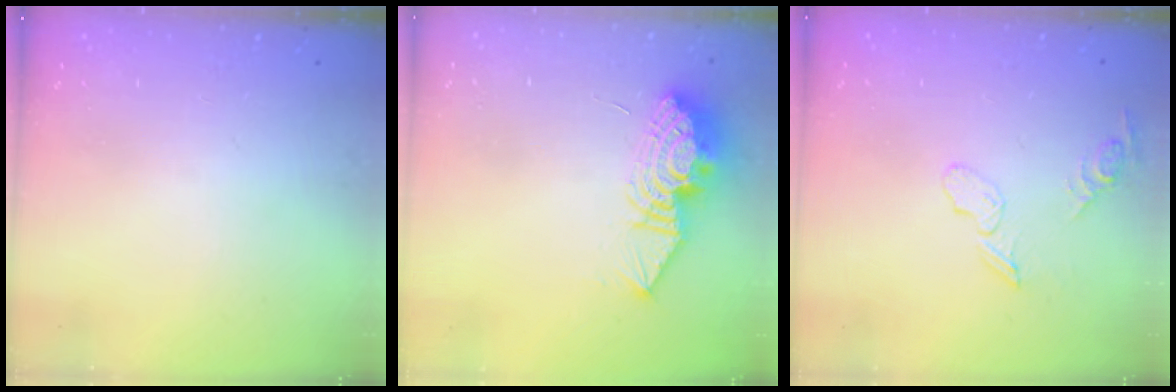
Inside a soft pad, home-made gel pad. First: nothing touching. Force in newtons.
{"total": 13.2, "press": 13.1, "slide": 1.5}
{"total": 8.3, "press": 8.1, "slide": 1.6}